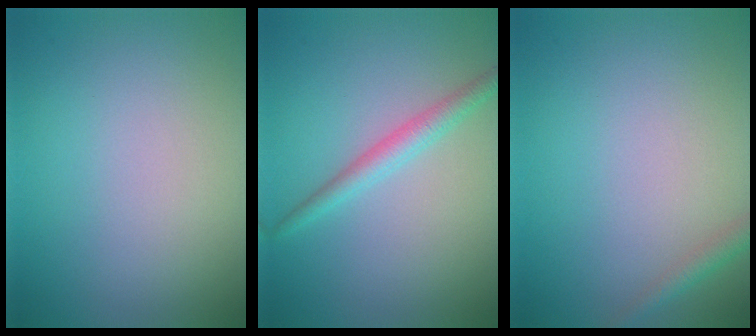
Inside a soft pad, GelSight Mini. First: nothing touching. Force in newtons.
{"total": 1.5, "press": 1.5, "slide": 0.1}
{"total": 1.4, "press": 1.4, "slide": 0.1}